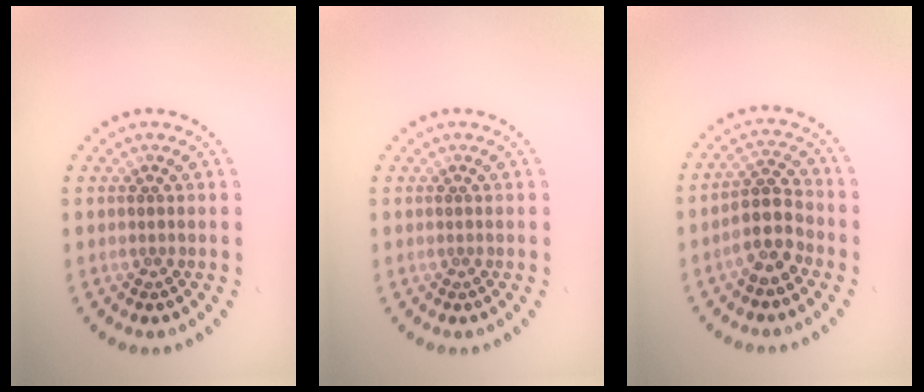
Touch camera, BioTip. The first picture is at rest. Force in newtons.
{"total": 0.0}
{"total": 4.0, "press": 3.8, "slide": 1.4}